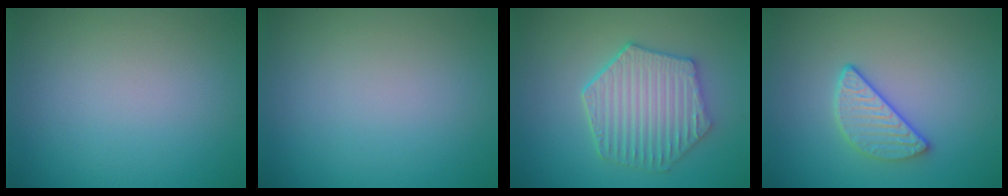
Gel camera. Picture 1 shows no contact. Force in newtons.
{"total": 0.0}
{"total": 5.9, "press": 4.9, "slide": 3.4}
{"total": 3.0, "press": 2.6, "slide": 1.5}